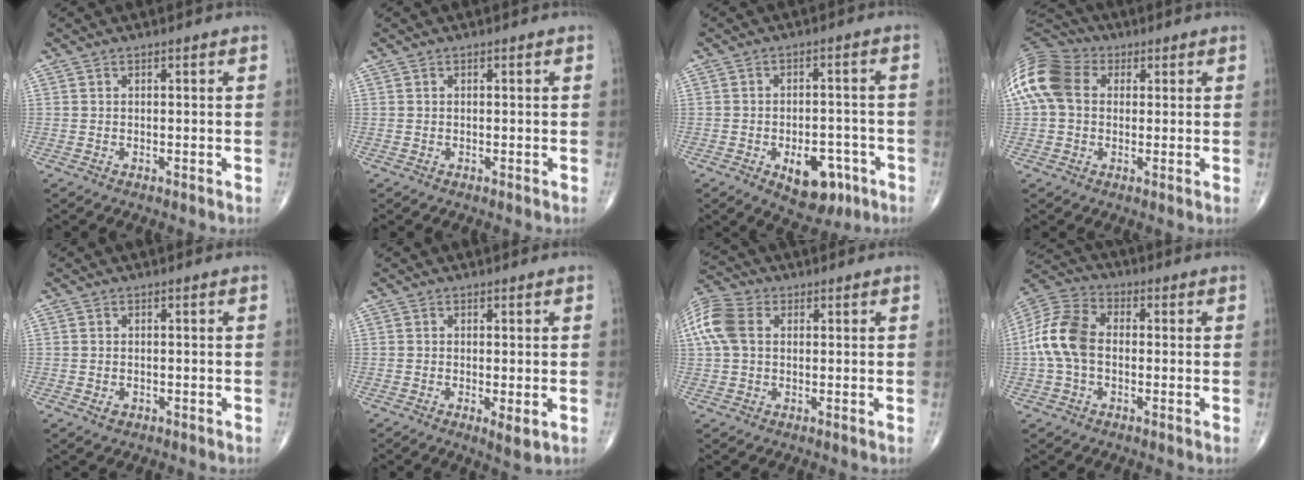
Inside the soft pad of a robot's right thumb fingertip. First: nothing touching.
{"total": 0.0}
{"total": 9.7, "force": [-4.3, 5.6, 6.7], "torque": [-0.064, 0.023, -0.051]}
{"total": 14.7, "force": [2.8, 11.1, 9.3], "torque": [-0.200, 0.034, 0.041]}
{"total": 1.4, "force": [-0.5, 1.1, 0.7], "torque": [-0.010, 0.004, -0.004]}
{"total": 3.2, "force": [-0.7, 1.0, 2.9], "torque": [-0.051, -0.012, -0.013]}
{"total": 9.6, "force": [1.9, 6.7, 6.6], "torque": [-0.158, 0.026, 0.033]}
{"total": 11.6, "force": [-0.6, 7.7, 8.7], "torque": [-0.180, 0.032, -0.023]}